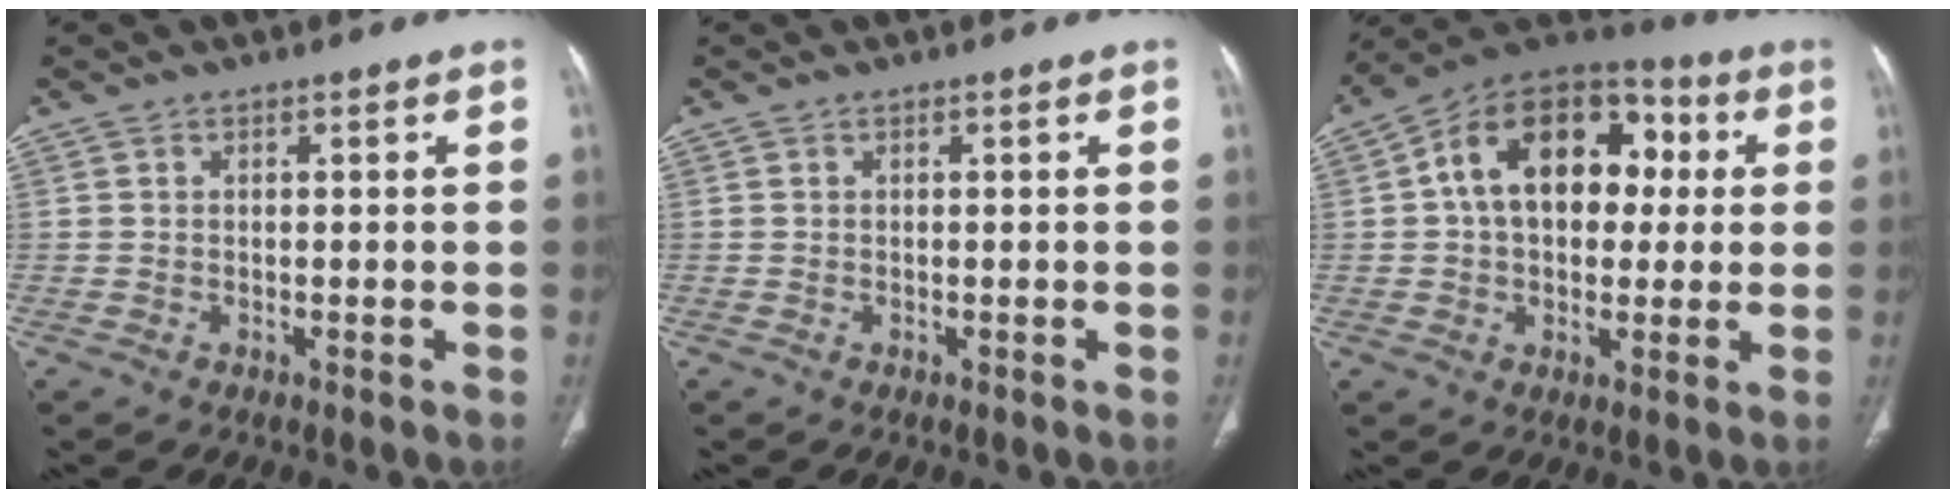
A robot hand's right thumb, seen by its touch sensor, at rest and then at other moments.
{"total": 0.0}
{"total": 19.6, "force": [3.1, 13.0, 14.3], "torque": [-0.196, 0.032, 0.041]}